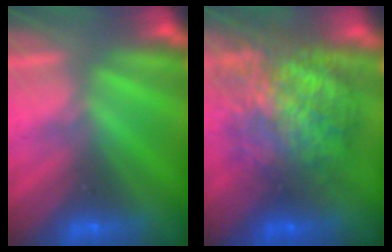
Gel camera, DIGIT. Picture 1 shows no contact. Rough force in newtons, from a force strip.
{"total": 7.3}